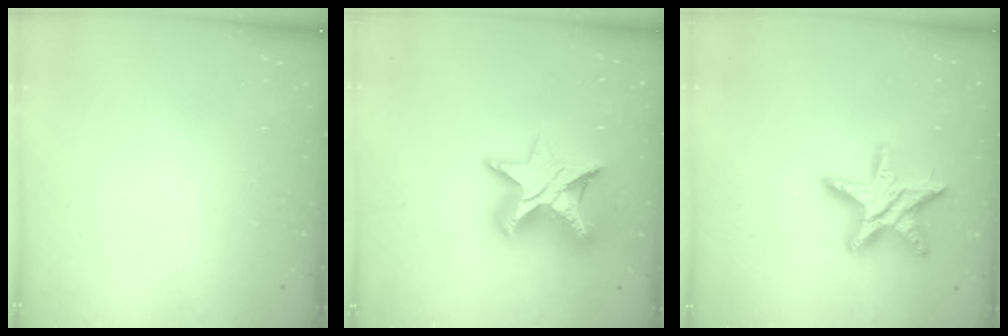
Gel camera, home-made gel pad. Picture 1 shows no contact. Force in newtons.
{"total": 12.9, "press": 12.9, "slide": 0.8}
{"total": 15.1, "press": 15.1, "slide": 0.9}